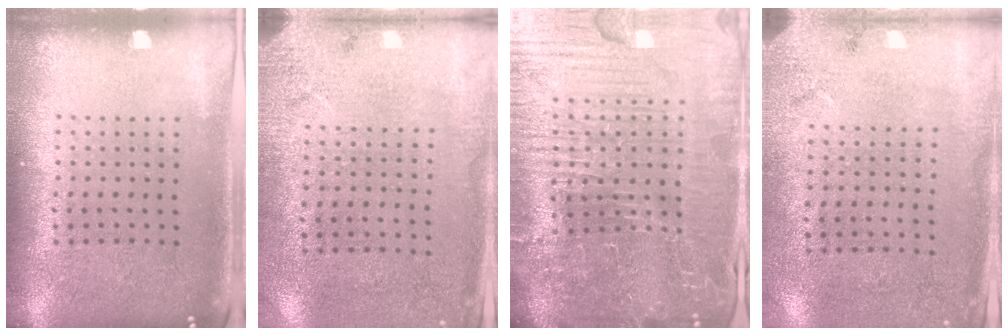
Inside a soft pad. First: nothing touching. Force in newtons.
{"total": 2.7, "press": 2.2, "slide": 1.5}
{"total": 6.7, "press": 6.0, "slide": 3.0}
{"total": 2.7, "press": 2.1, "slide": 1.7}